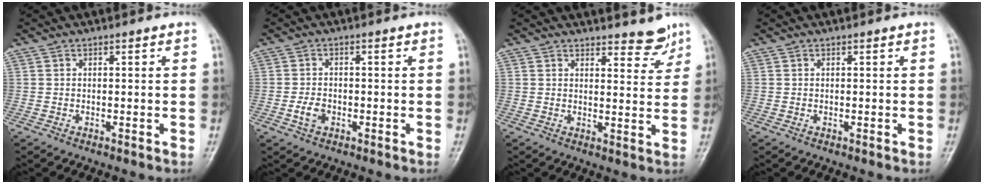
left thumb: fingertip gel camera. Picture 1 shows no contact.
{"total": 3.0, "force": [-1.1, 2.1, 1.9], "torque": [-0.032, 0.006, -0.021]}
{"total": 4.6, "force": [3.9, 1.6, 1.9], "torque": [-0.004, -0.033, 0.052]}
{"total": 0.0}